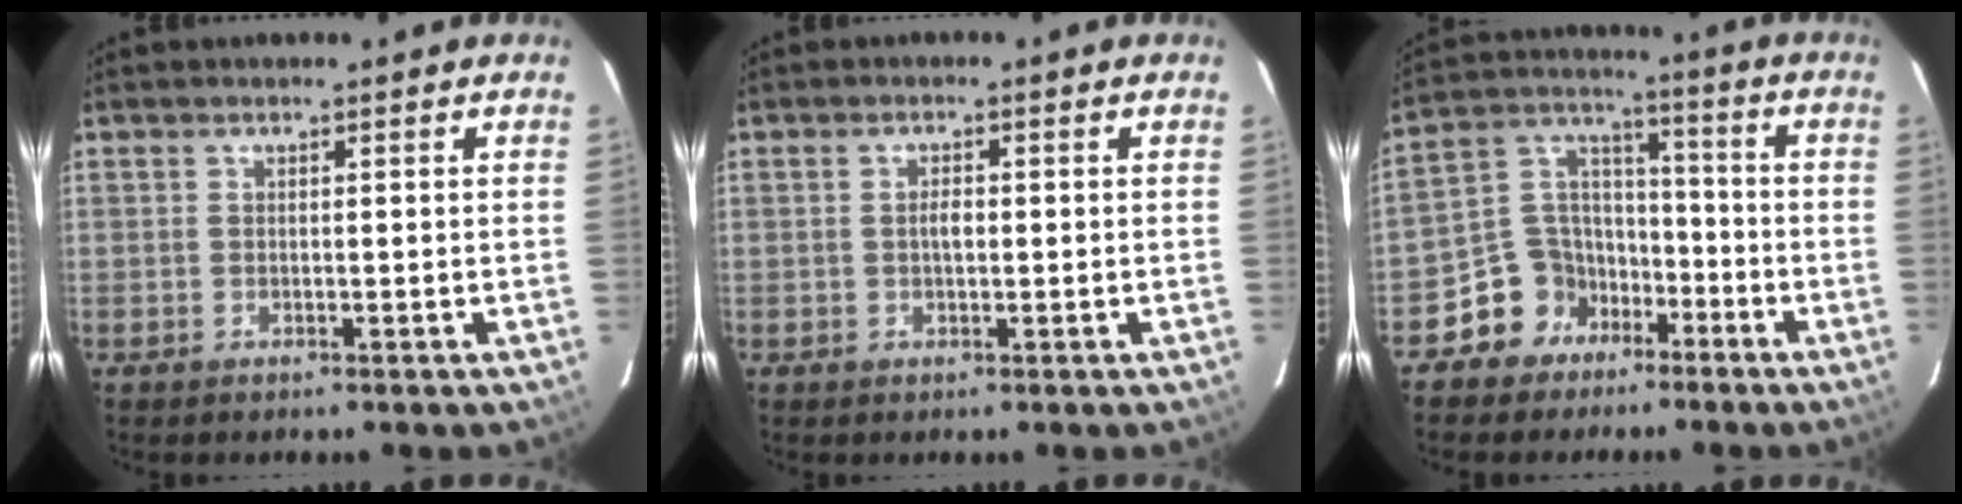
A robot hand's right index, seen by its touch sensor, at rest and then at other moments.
{"total": 1.7, "force": [-0.1, 0.8, 1.5], "torque": [-0.027, 0.005, -0.003]}
{"total": 10.4, "force": [-6.5, 7.9, 1.9], "torque": [-0.052, 0.051, -0.112]}